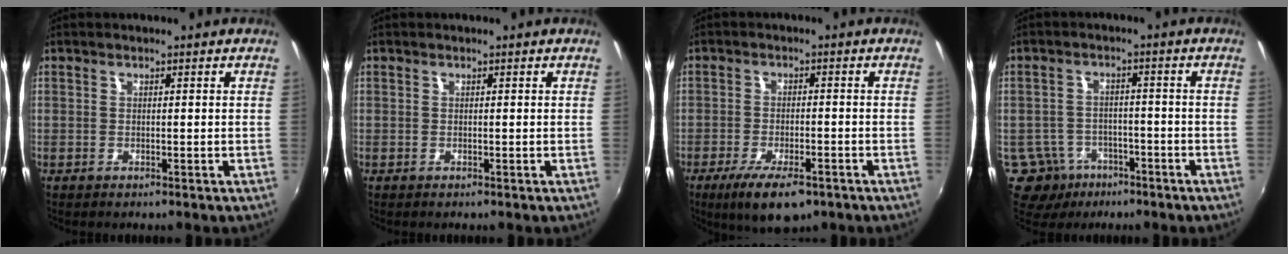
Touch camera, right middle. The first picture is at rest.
{"total": 0.0}
{"total": 9.3, "force": [-6.2, 2.9, 6.4], "torque": [-0.140, -0.028, -0.099]}
{"total": 9.2, "force": [-5.2, 7.1, 2.7], "torque": [-0.081, 0.009, -0.068]}